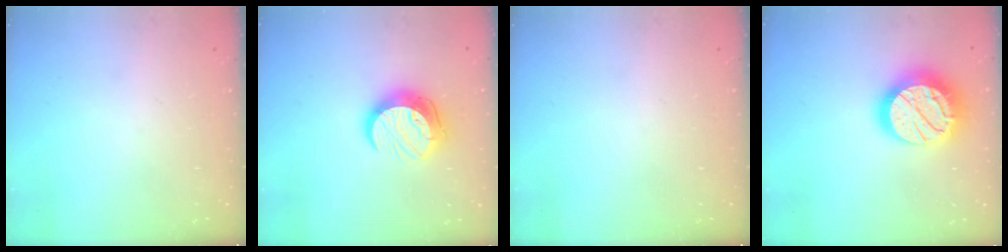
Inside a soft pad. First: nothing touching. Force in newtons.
{"total": 11.9, "press": 11.8, "slide": 1.0}
{"total": 0.0}
{"total": 20.6, "press": 20.5, "slide": 1.4}